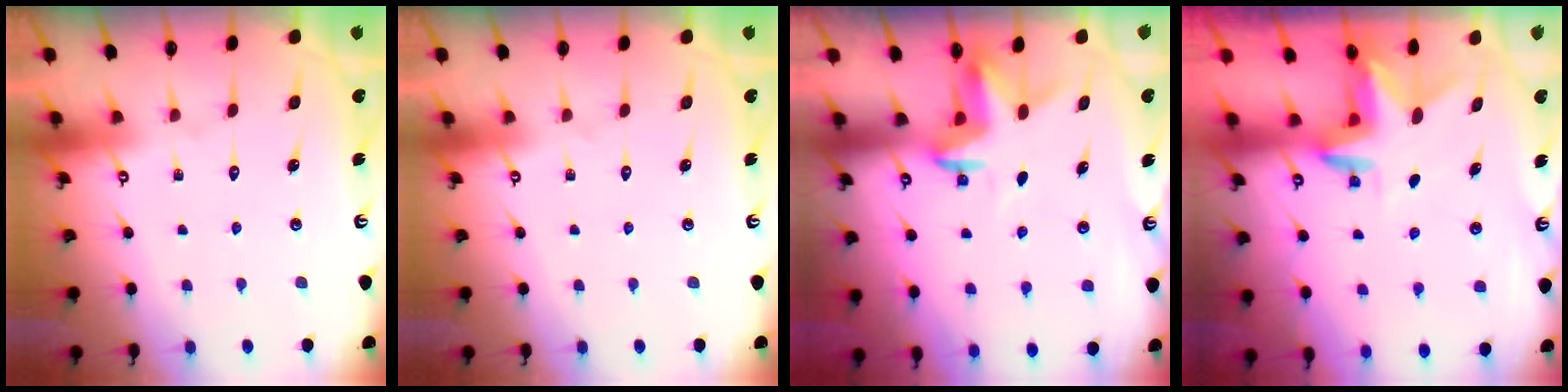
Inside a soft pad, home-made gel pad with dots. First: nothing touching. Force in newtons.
{"total": 0.0}
{"total": 3.3, "press": 3.3, "slide": 0.2}
{"total": 3.0, "press": 3.0, "slide": 0.2}